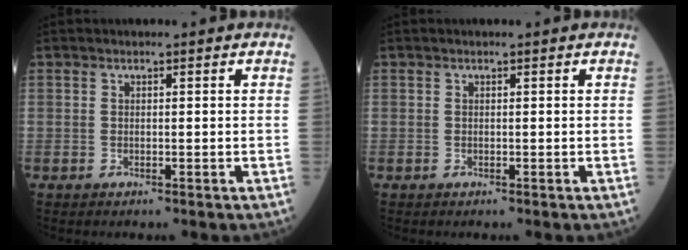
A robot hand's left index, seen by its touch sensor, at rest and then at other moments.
{"total": 0.0}